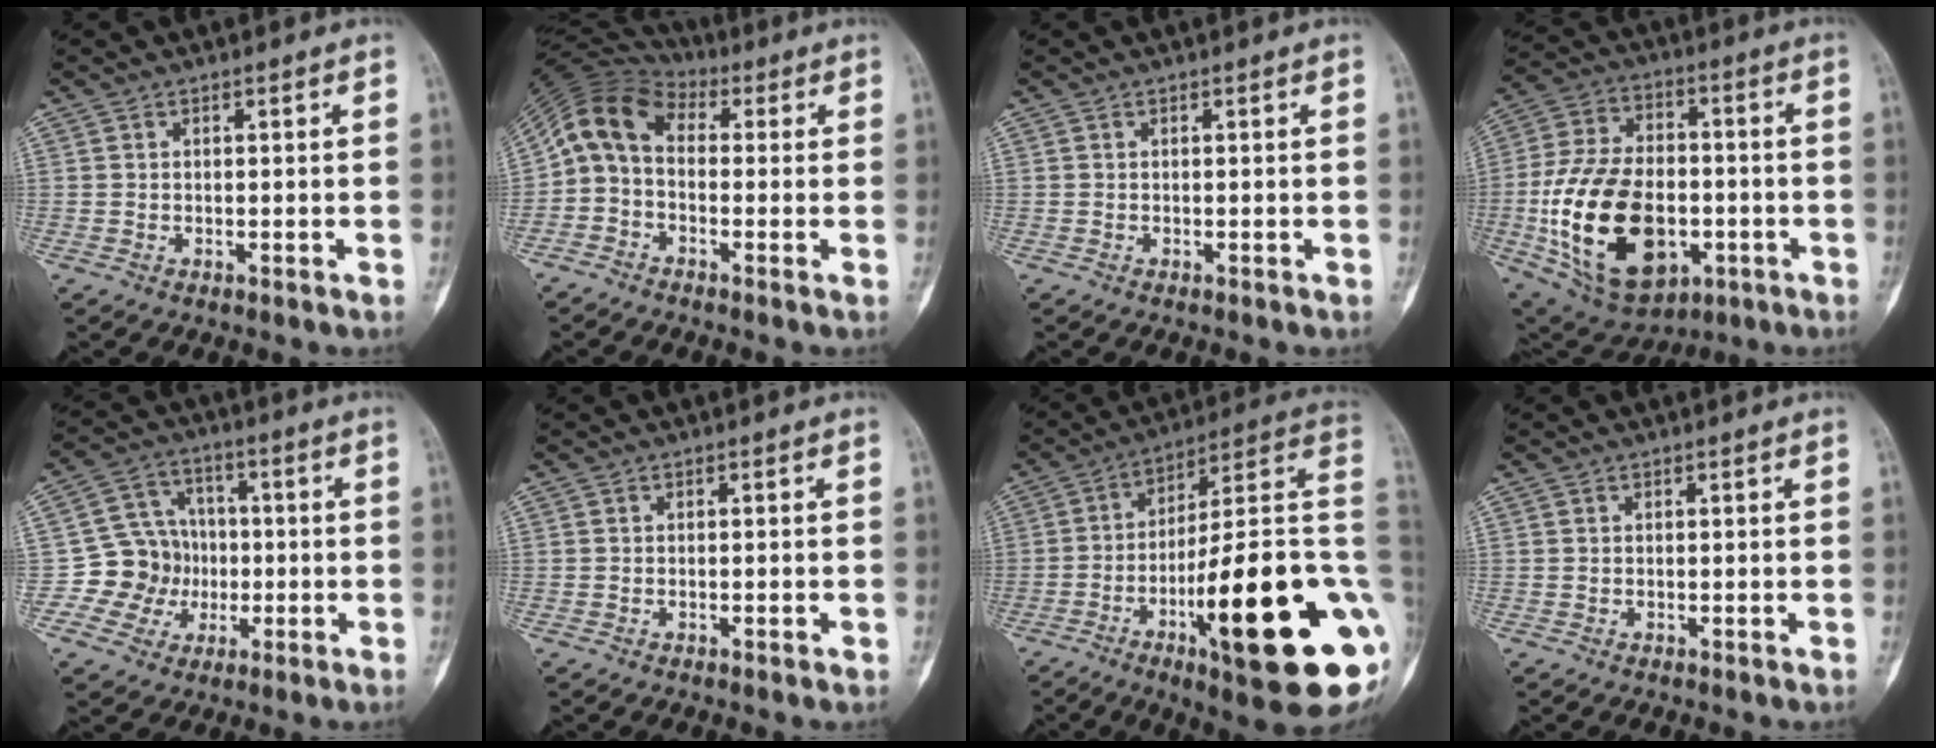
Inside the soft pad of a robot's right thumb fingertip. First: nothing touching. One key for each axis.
{"total": 9.1, "fx": 0.3, "fy": 6.4, "fz": 6.5, "tx": -0.111, "ty": 0.035, "tz": -0.015}
{"total": 0.0}
{"total": 24.6, "fx": -5.3, "fy": 15.1, "fz": 18.6, "tx": -0.333, "ty": 0.013, "tz": -0.069}
{"total": 10.9, "fx": -1.8, "fy": 10.2, "fz": 3.4, "tx": -0.004, "ty": 0.024, "tz": -0.033}
{"total": 0.8, "fx": -0.3, "fy": 0.3, "fz": 0.7, "tx": -0.011, "ty": -0.001, "tz": -0.003}
{"total": 29.7, "fx": -7.5, "fy": 6.4, "fz": 28.1, "tx": -0.355, "ty": 0.015, "tz": -0.110}
{"total": 0.0}